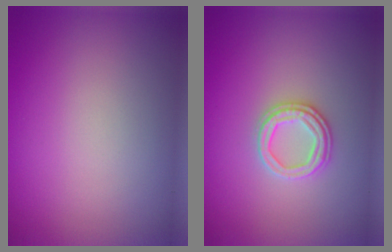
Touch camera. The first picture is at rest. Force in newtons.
{"total": 2.5, "press": 2.4, "slide": 0.6}